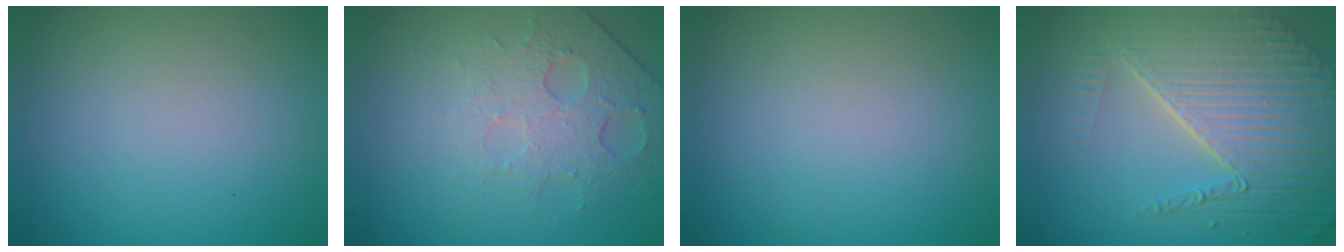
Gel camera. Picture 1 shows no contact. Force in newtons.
{"total": 4.9, "press": 3.2, "slide": 3.7}
{"total": 0.0}
{"total": 8.9, "press": 5.9, "slide": 6.7}